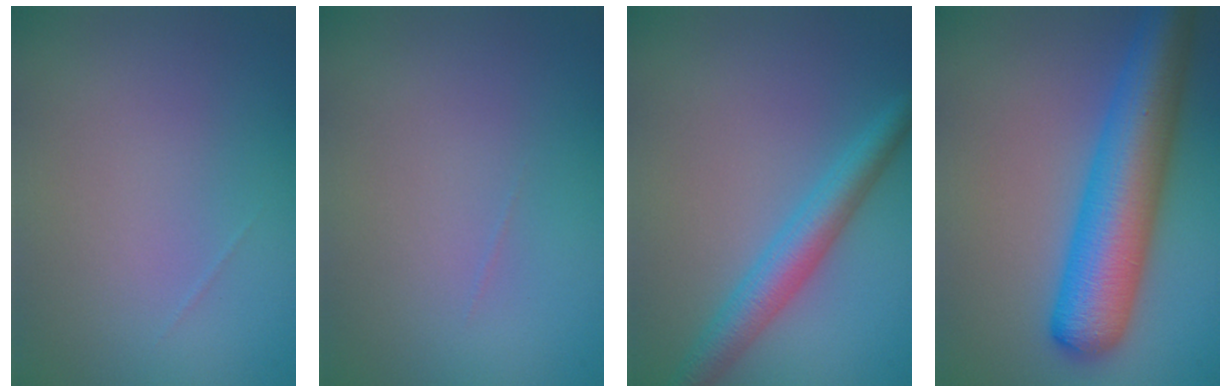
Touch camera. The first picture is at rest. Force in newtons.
{"total": 0.0}
{"total": 3.7, "press": 3.7, "slide": 0.1}
{"total": 9.0, "press": 9.0, "slide": 0.3}